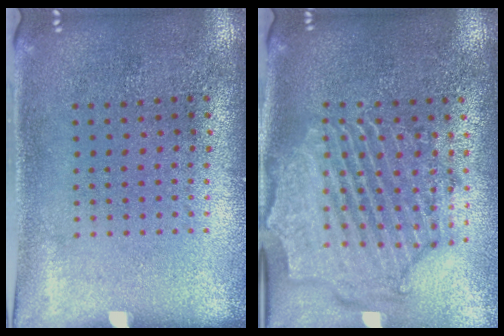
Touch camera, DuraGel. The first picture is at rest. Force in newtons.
{"total": 2.3, "press": 2.2, "slide": 0.8}